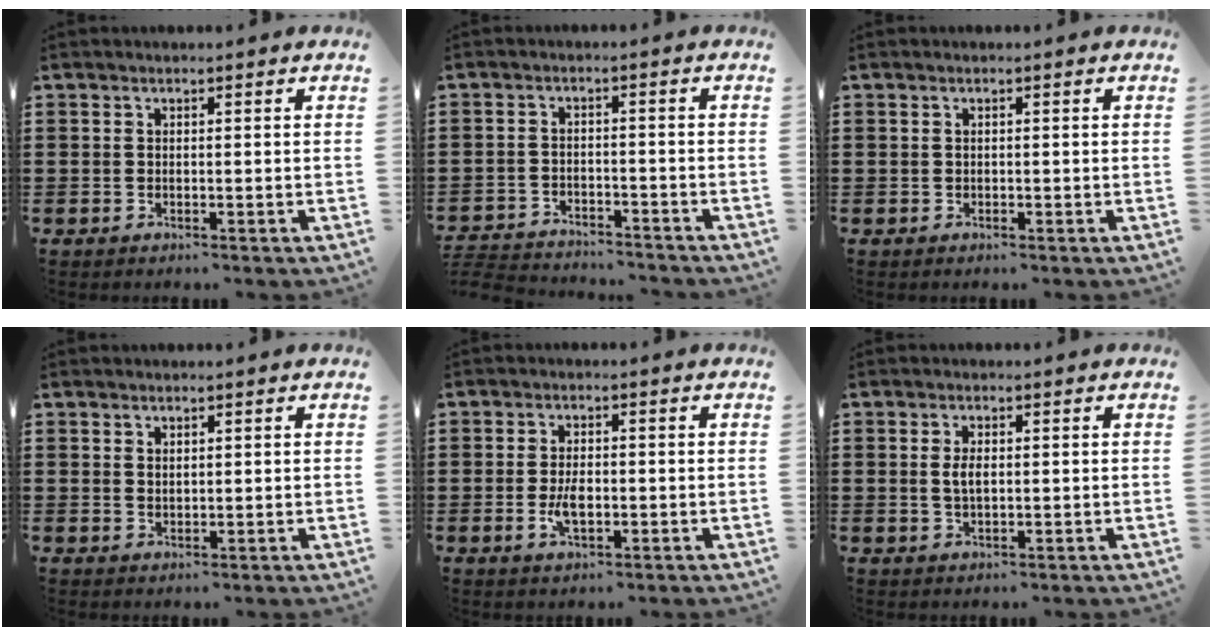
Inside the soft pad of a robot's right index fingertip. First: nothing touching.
{"total": 3.9, "force": [-3.8, 0.4, 0.0], "torque": [-0.012, -0.001, -0.085]}
{"total": 0.0}
{"total": 1.2, "force": [1.0, 0.6, 0.3], "torque": [-0.006, 0.003, 0.018]}
{"total": 4.0, "force": [-0.8, 1.9, 3.5], "torque": [-0.076, -0.001, -0.017]}
{"total": 2.5, "force": [0.2, 1.2, 2.2], "torque": [-0.053, 0.002, -0.001]}